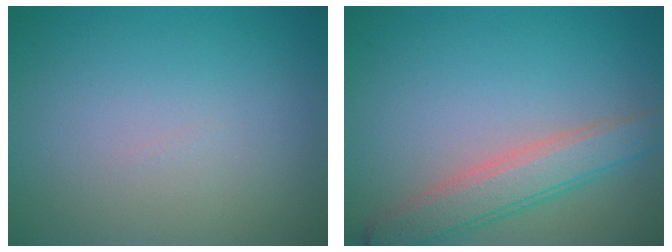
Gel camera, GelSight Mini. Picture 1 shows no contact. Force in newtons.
{"total": 4.0, "press": 4.0, "slide": 0.3}